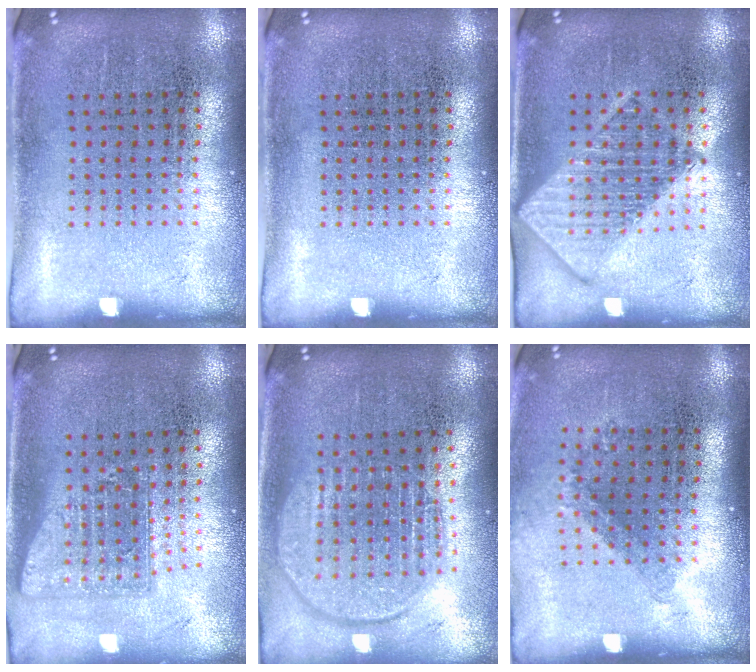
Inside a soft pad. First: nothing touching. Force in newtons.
{"total": 0.0}
{"total": 2.0, "press": 2.0, "slide": 0.2}
{"total": 1.6, "press": 1.2, "slide": 1.0}
{"total": 1.9, "press": 1.6, "slide": 1.0}
{"total": 1.3, "press": 0.8, "slide": 0.9}